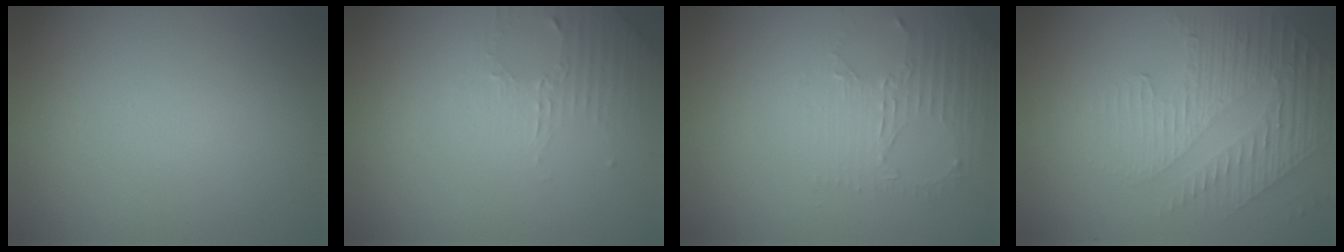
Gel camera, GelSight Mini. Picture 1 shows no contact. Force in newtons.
{"total": 2.2, "press": 2.1, "slide": 0.6}
{"total": 2.5, "press": 1.7, "slide": 1.8}
{"total": 4.8, "press": 3.1, "slide": 3.6}